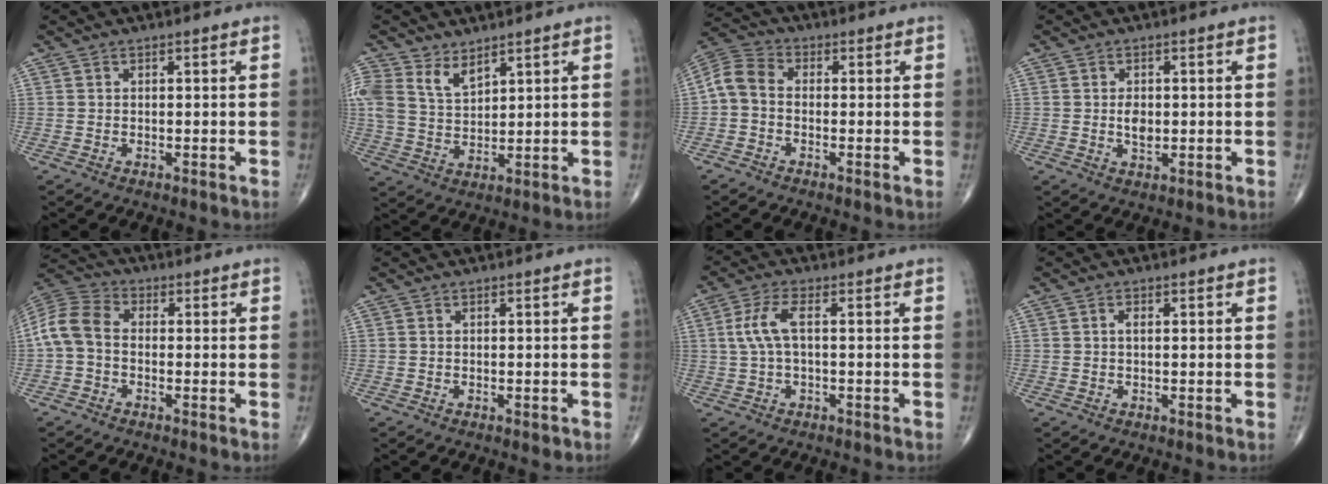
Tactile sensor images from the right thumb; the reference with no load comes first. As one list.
[{"total": 8.0, "force": [5.1, 4.5, 4.2], "torque": [-0.074, -0.020, 0.112]}, {"total": 6.2, "force": [-0.8, 4.3, 4.3], "torque": [-0.080, 0.020, -0.035]}, {"total": 3.3, "force": [0.0, 1.9, 2.6], "torque": [-0.040, -0.003, 0.003]}, {"total": 8.4, "force": [-0.8, 5.9, 6.0], "torque": [-0.118, 0.024, -0.034]}, {"total": 1.2, "force": [-0.4, 0.6, 0.9], "torque": [-0.011, -0.002, -0.004]}, {"total": 5.4, "force": [0.5, 1.8, 5.1], "torque": [-0.131, 0.016, 0.007]}, {"total": 1.4, "force": [0.3, 0.7, 1.2], "torque": [-0.025, 0.005, 0.005]}]